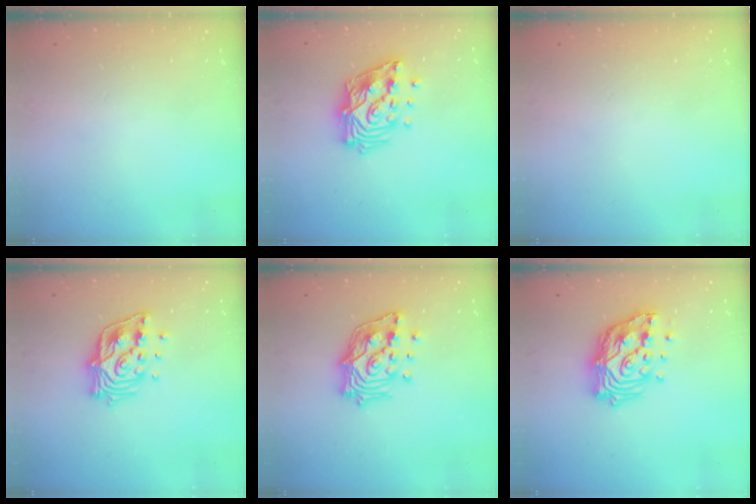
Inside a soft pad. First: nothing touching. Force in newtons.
{"total": 17.9, "press": 17.8, "slide": 2.1}
{"total": 0.0}
{"total": 14.7, "press": 14.6, "slide": 1.4}
{"total": 14.8, "press": 14.7, "slide": 1.6}
{"total": 17.0, "press": 16.8, "slide": 2.2}